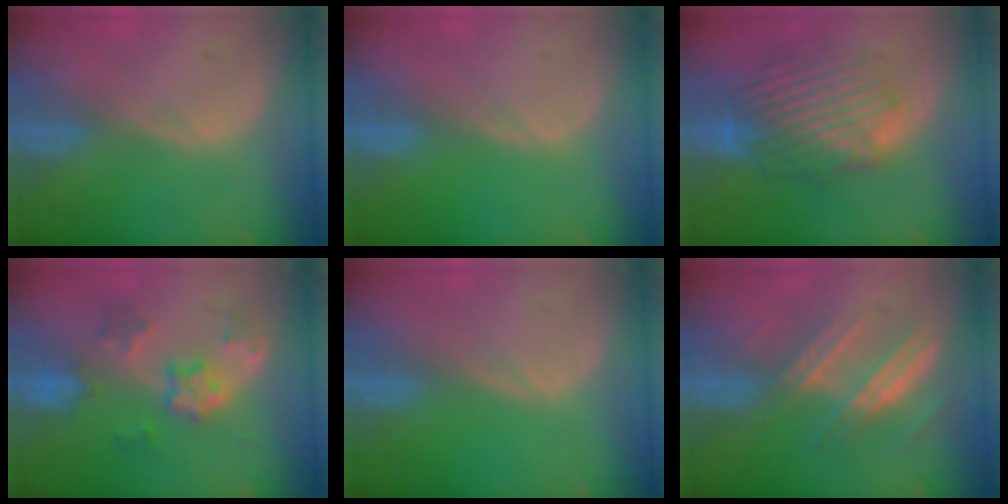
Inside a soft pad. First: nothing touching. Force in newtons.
{"total": 0.0}
{"total": 9.0, "press": 8.6, "slide": 2.6}
{"total": 6.1, "press": 6.0, "slide": 1.1}
{"total": 0.0}
{"total": 7.7, "press": 6.9, "slide": 3.5}